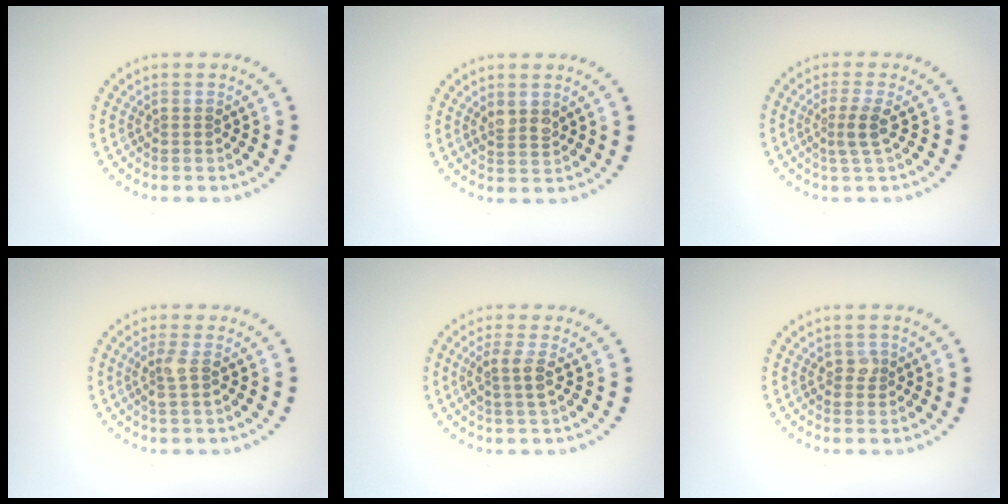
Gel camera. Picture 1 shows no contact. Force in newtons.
{"total": 1.5, "press": 1.5, "slide": 0.5}
{"total": 2.0, "press": 1.4, "slide": 1.3}
{"total": 1.7, "press": 1.4, "slide": 1.0}
{"total": 1.9, "press": 1.6, "slide": 1.0}
{"total": 1.2, "press": 1.1, "slide": 0.4}